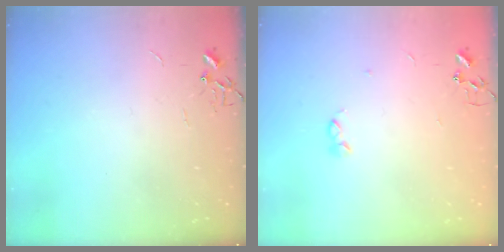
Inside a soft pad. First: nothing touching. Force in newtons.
{"total": 2.8, "press": 2.7, "slide": 0.5}